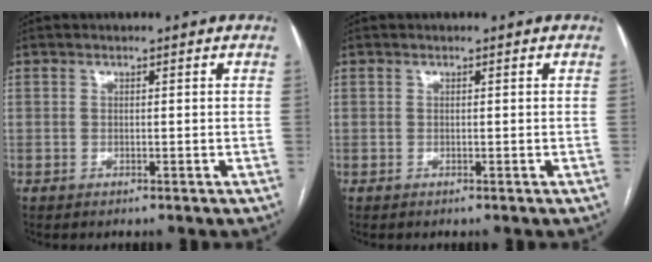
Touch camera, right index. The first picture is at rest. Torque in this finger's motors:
{"motor_torque": [0.00, 0.00, 0.00, 0.00]}